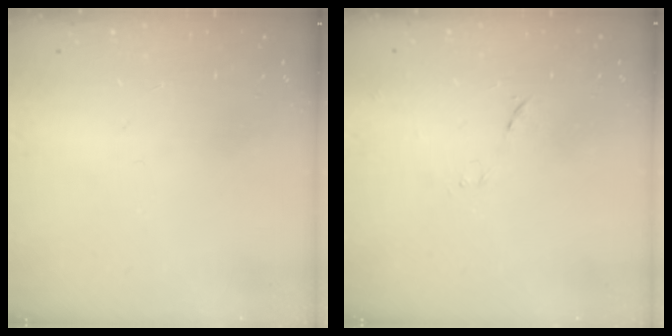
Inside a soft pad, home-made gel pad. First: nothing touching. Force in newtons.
{"total": 7.1, "press": 7.1, "slide": 0.6}